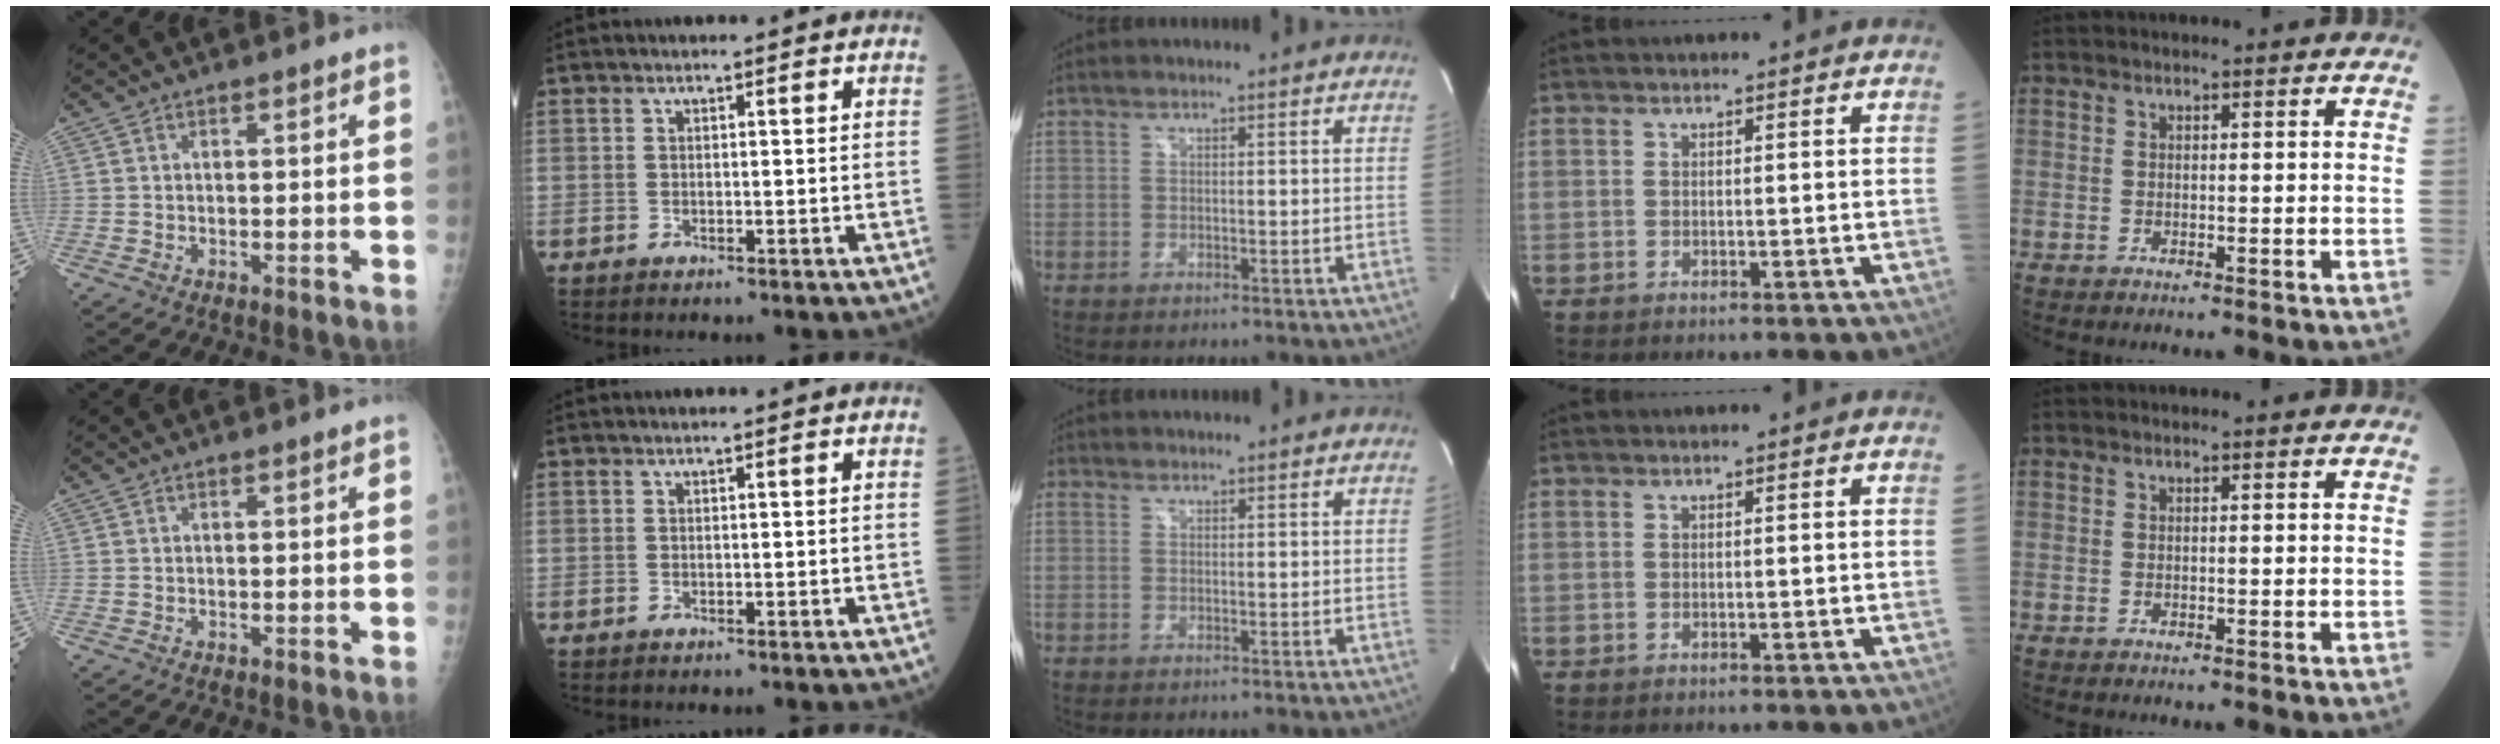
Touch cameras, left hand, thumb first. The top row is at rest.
{"middle": {"total": 0.5, "force": [0.2, 0.4, 0.2], "torque": [-0.002, 0.000, 0.001]}}